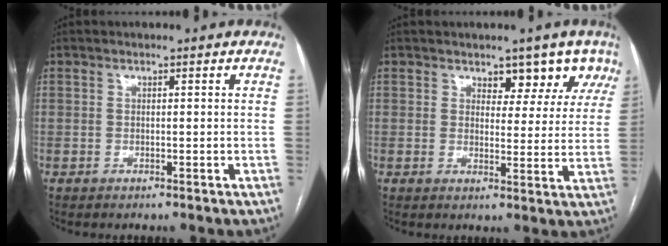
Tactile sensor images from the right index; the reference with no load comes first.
{"total": 5.8, "force": [4.4, 3.2, 2.0], "torque": [-0.002, -0.004, 0.045]}